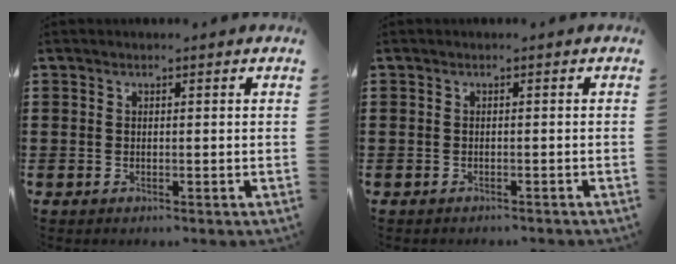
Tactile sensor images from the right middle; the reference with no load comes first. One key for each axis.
{"total": 0.7, "fx": -0.6, "fy": 0.2, "fz": -0.1, "tx": 0.000, "ty": 0.002, "tz": -0.015}